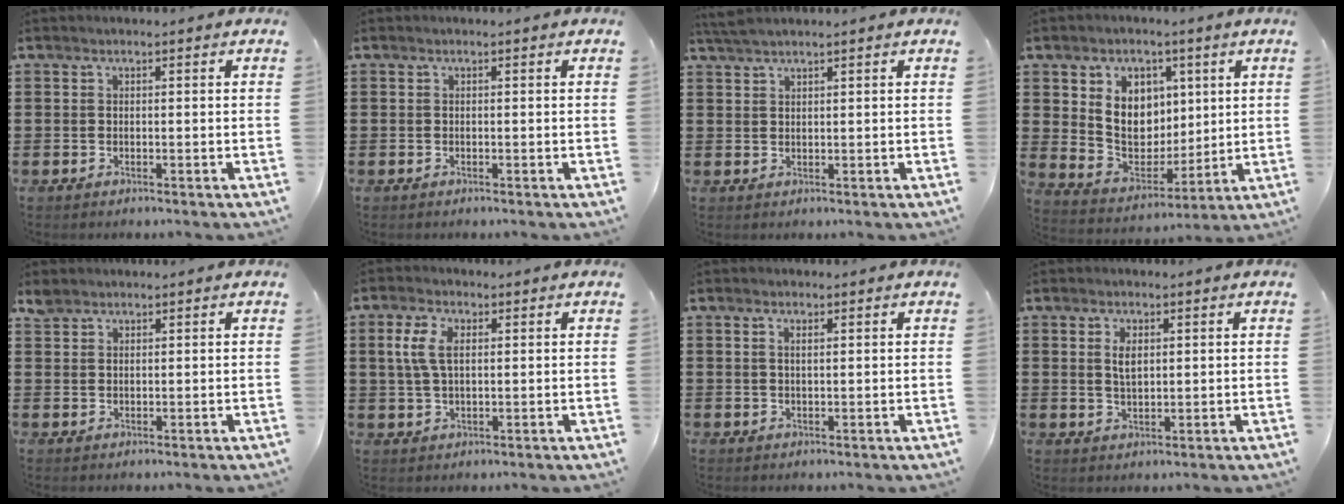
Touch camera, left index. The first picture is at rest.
{"total": 0.0}
{"total": 1.9, "force": [1.7, -0.1, 0.7], "torque": [-0.017, 0.001, 0.033]}
{"total": 8.7, "force": [2.8, 7.2, 4.0], "torque": [-0.102, 0.001, 0.054]}
{"total": 2.0, "force": [1.8, 0.8, 0.4], "torque": [-0.014, 0.002, 0.036]}
{"total": 5.3, "force": [1.5, 2.7, 4.3], "torque": [-0.109, 0.004, 0.020]}
{"total": 1.3, "force": [0.5, 0.5, 1.1], "torque": [-0.023, 0.003, 0.009]}
{"total": 2.7, "force": [0.9, 1.3, 2.2], "torque": [-0.040, 0.003, 0.014]}